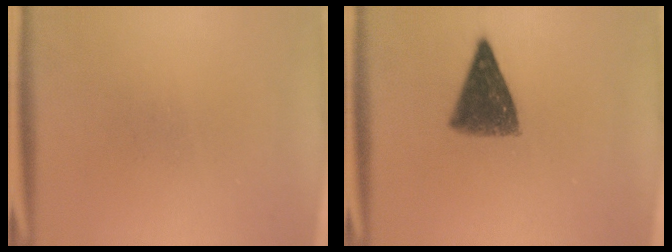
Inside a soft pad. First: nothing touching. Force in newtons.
{"total": 8.4}